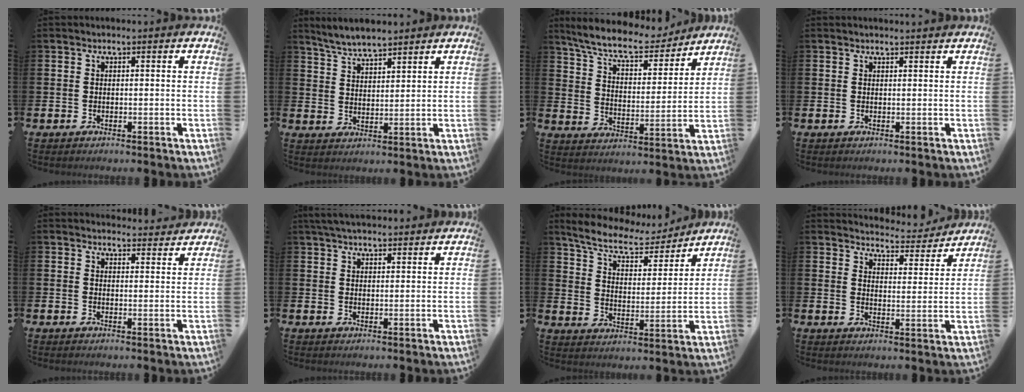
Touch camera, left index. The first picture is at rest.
{"total": 4.9, "force": [4.8, 0.4, 0.8], "torque": [-0.037, -0.015, 0.090]}
{"total": 8.9, "force": [8.1, 1.8, 3.2], "torque": [-0.093, -0.051, 0.141]}
{"total": 0.7, "force": [0.7, 0.0, 0.1], "torque": [0.006, -0.004, 0.012]}
{"total": 2.8, "force": [2.7, 0.5, -0.1], "torque": [0.005, -0.017, 0.048]}
{"total": 3.6, "force": [3.4, 0.8, 1.1], "torque": [-0.026, -0.007, 0.063]}
{"total": 8.2, "force": [7.5, 1.9, 2.7], "torque": [-0.085, -0.050, 0.129]}
{"total": 4.8, "force": [4.8, 0.7, 0.2], "torque": [-0.013, -0.040, 0.080]}